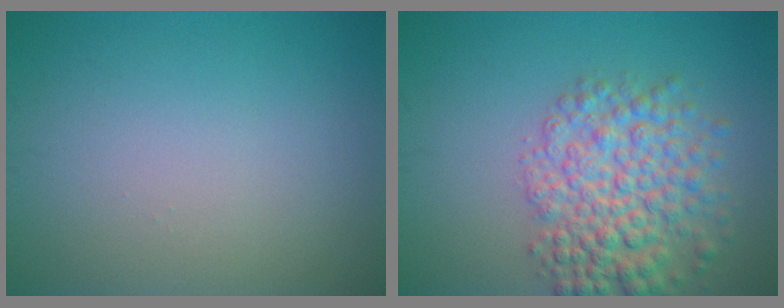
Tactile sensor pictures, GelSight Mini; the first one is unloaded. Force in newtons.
{"total": 6.5, "press": 6.5, "slide": 0.2}